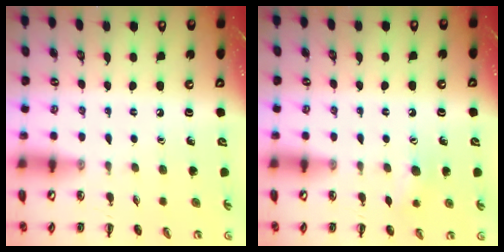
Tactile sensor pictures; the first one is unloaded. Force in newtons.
{"total": 7.0, "press": 6.7, "slide": 1.9}